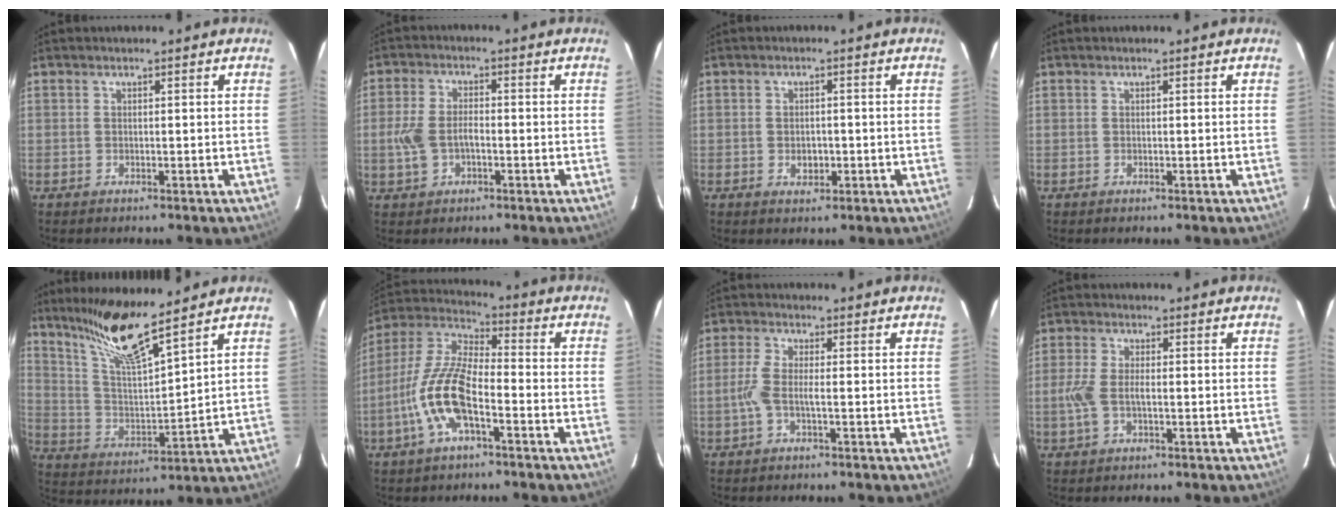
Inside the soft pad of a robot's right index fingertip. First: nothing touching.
{"total": 6.5, "force": [-1.6, 3.9, 5.0], "torque": [-0.110, 0.004, -0.025]}
{"total": 2.7, "force": [-0.7, 1.9, 1.7], "torque": [-0.028, 0.002, -0.008]}
{"total": 0.0}
{"total": 13.7, "force": [10.9, 0.5, 8.2], "torque": [-0.148, -0.003, 0.216]}
{"total": 13.2, "force": [-5.2, 4.2, 11.4], "torque": [-0.245, 0.001, -0.105]}
{"total": 3.8, "force": [-1.1, 0.6, 3.6], "torque": [-0.087, 0.003, -0.023]}
{"total": 5.4, "force": [-1.1, 2.4, 4.8], "torque": [-0.107, 0.001, -0.021]}